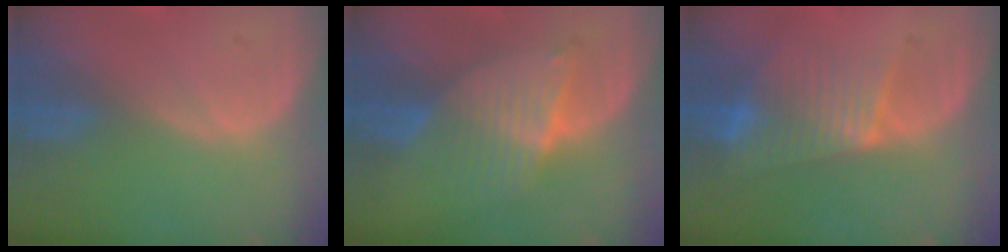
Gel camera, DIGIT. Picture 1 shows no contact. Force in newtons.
{"total": 6.4, "press": 6.2, "slide": 1.8}
{"total": 7.8, "press": 6.7, "slide": 4.1}